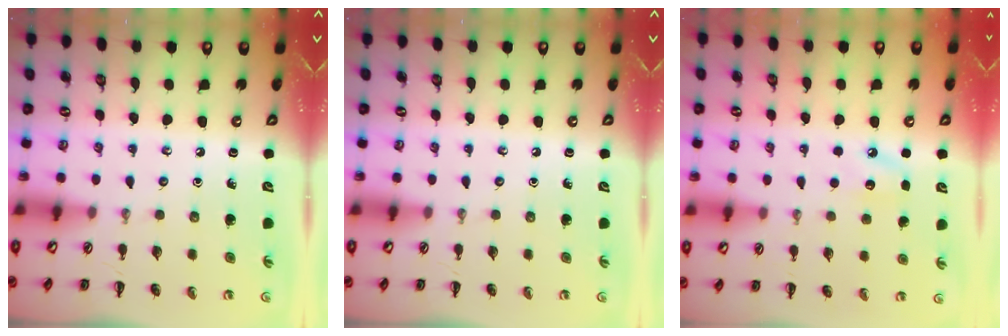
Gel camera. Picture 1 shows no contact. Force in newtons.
{"total": 0.0}
{"total": 6.6, "press": 6.3, "slide": 1.8}